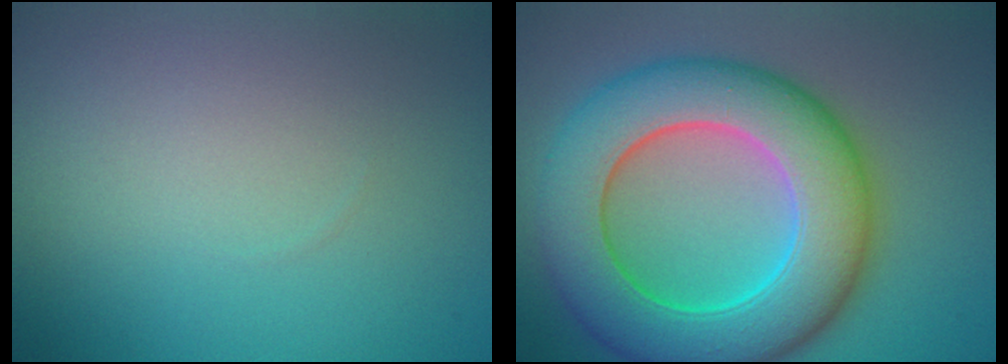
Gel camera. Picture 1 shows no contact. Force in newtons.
{"total": 11.7, "press": 11.7, "slide": 0.3}